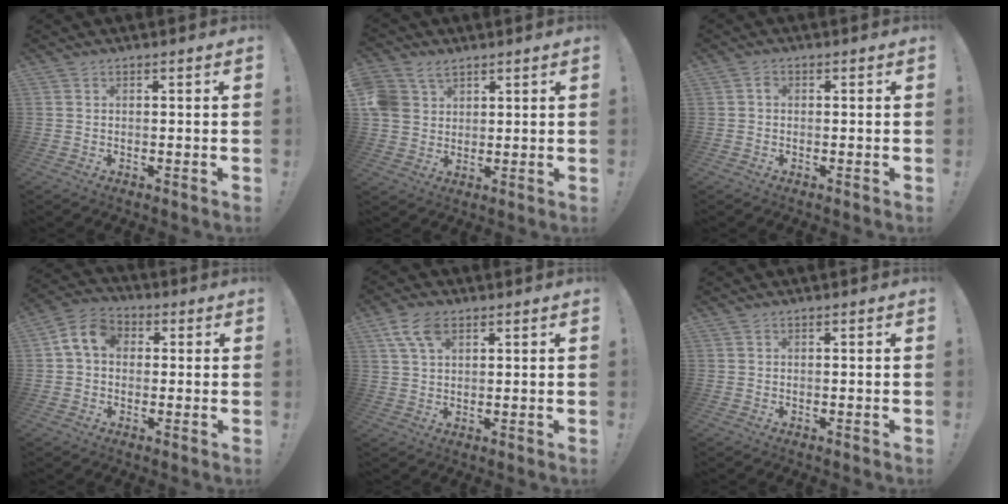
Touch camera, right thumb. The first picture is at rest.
{"total": 8.0, "force": [4.5, 6.0, 2.8], "torque": [-0.056, -0.016, 0.091]}
{"total": 1.2, "force": [-0.3, 1.0, 0.6], "torque": [-0.010, 0.005, -0.007]}
{"total": 9.2, "force": [1.7, 6.9, 5.8], "torque": [-0.109, 0.016, 0.037]}
{"total": 7.6, "force": [3.6, 4.4, 5.1], "torque": [-0.092, 0.001, 0.072]}
{"total": 0.0}